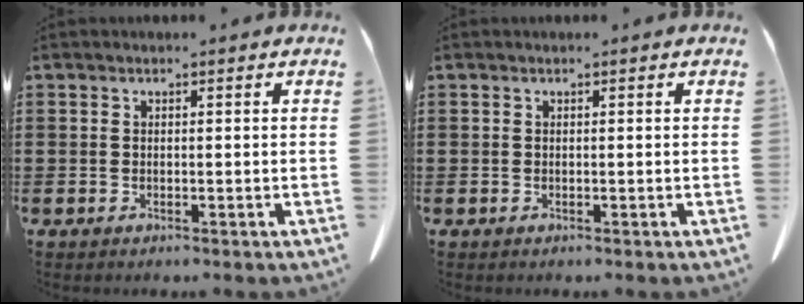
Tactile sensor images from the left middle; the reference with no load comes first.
{"total": 0.0}